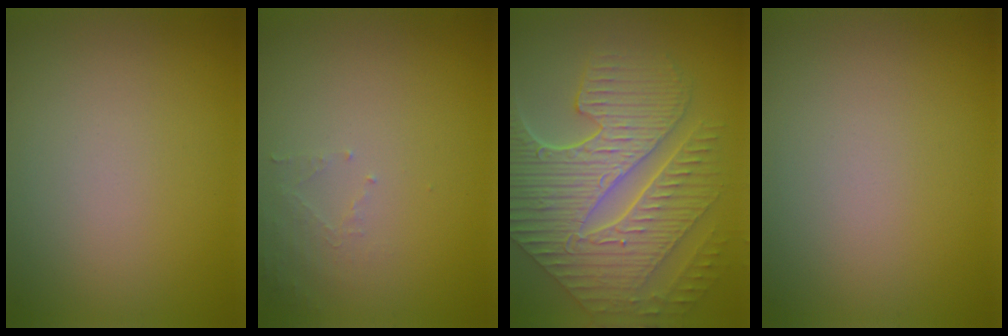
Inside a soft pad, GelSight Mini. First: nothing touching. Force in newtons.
{"total": 1.4, "press": 1.3, "slide": 0.3}
{"total": 10.2, "press": 7.0, "slide": 7.4}
{"total": 0.0}